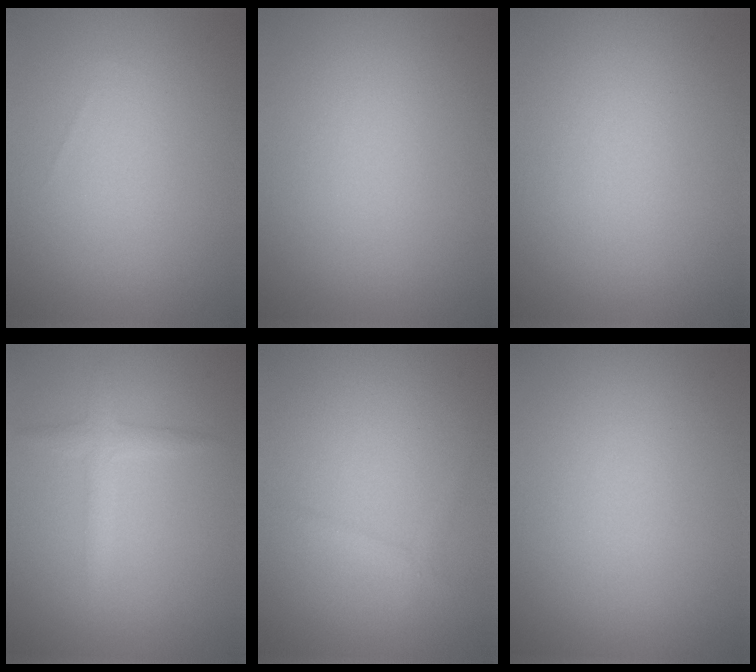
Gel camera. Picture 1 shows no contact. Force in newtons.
{"total": 0.0}
{"total": 0.0}
{"total": 2.0, "press": 2.0, "slide": 0.1}
{"total": 0.9, "press": 0.9, "slide": 0.1}
{"total": 0.0}